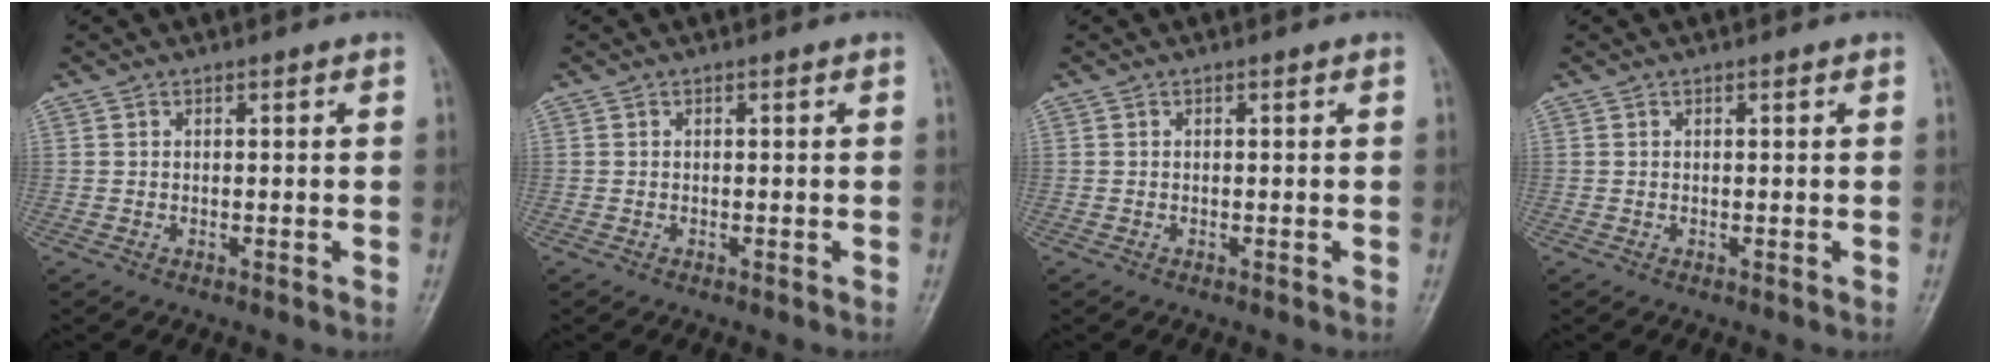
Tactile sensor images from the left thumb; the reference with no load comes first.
{"total": 0.0}
{"total": 0.0}
{"total": 0.0}